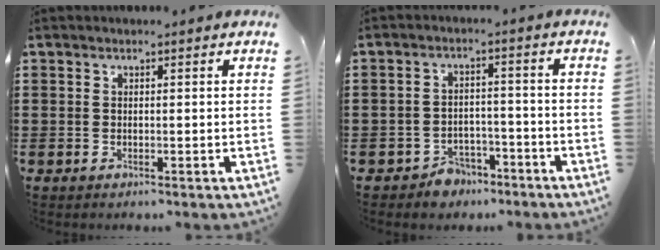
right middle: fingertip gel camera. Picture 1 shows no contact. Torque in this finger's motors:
{"motor_torque": [2.14, 0.00, 0.03, 0.01]}